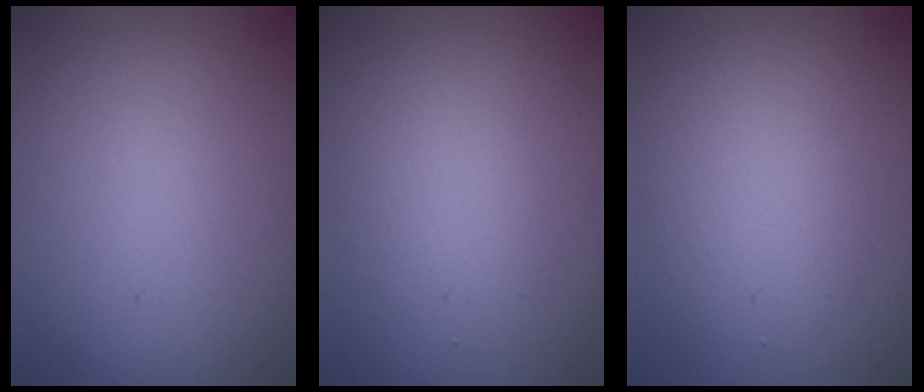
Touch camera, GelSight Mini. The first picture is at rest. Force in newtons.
{"total": 2.4, "press": 2.4, "slide": 0.0}
{"total": 2.7, "press": 2.7, "slide": 0.1}